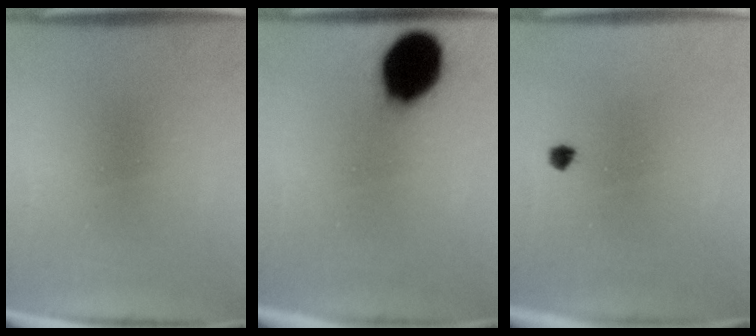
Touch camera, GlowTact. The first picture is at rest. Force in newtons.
{"total": 14.3}
{"total": 1.3}